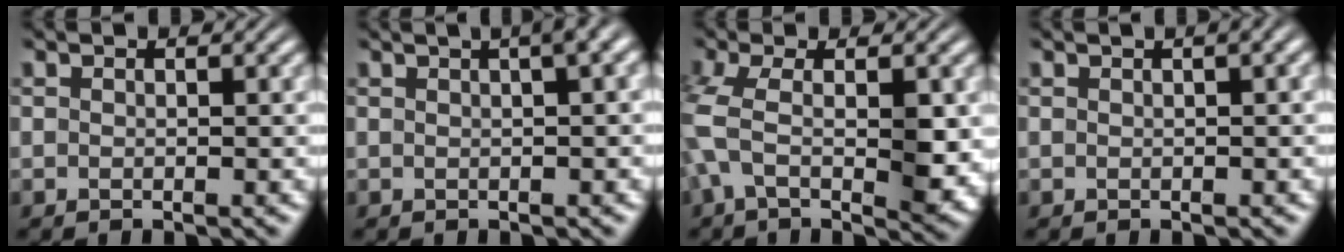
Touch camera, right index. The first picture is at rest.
{"total": 5.0, "force": [2.1, 1.7, 4.1], "torque": [-0.034, 0.030, 0.021]}
{"total": 5.2, "force": [0.2, 2.0, 4.8], "torque": [-0.095, -0.013, 0.004]}
{"total": 1.3, "force": [0.5, 0.1, 1.2], "torque": [-0.005, 0.014, 0.004]}